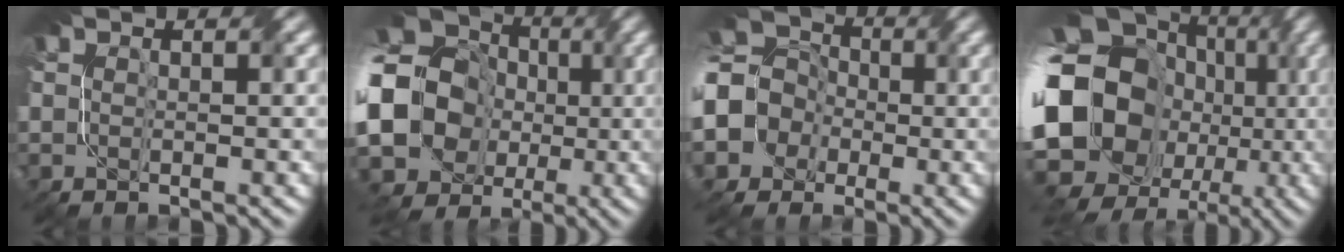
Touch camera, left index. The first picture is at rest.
{"total": 22.1, "force": [-1.1, 20.0, 9.3], "torque": [-0.217, 0.008, -0.068]}
{"total": 10.2, "force": [-1.7, 9.1, 4.4], "torque": [-0.115, 0.008, -0.066]}
{"total": 19.7, "force": [-3.1, 15.7, 11.6], "torque": [-0.223, -0.001, -0.060]}